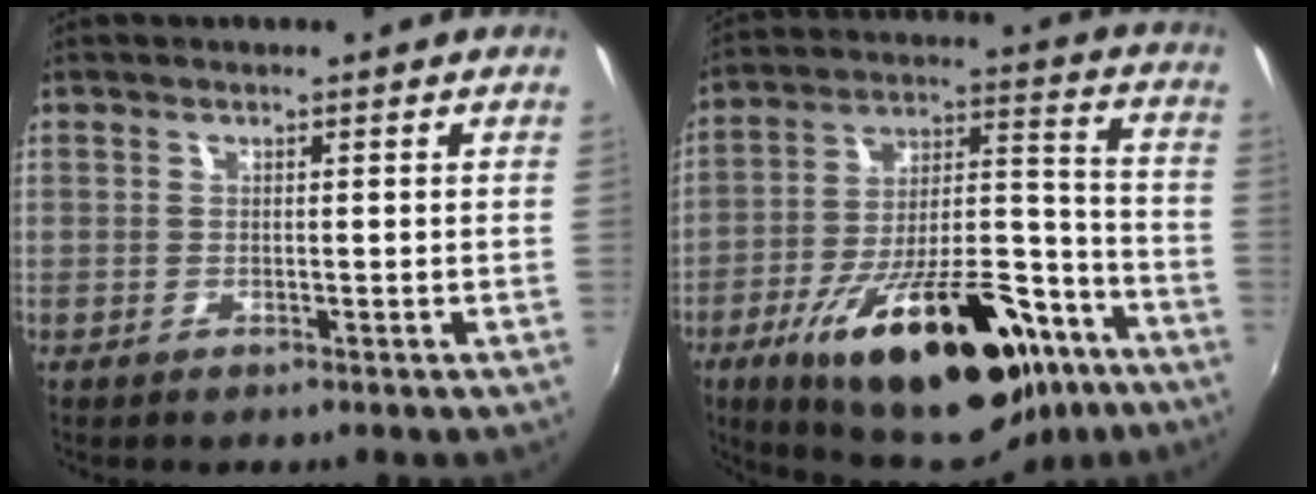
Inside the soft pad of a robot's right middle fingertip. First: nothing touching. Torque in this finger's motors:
{"motor_torque": [1.73, -0.41, 0.50, 0.21]}